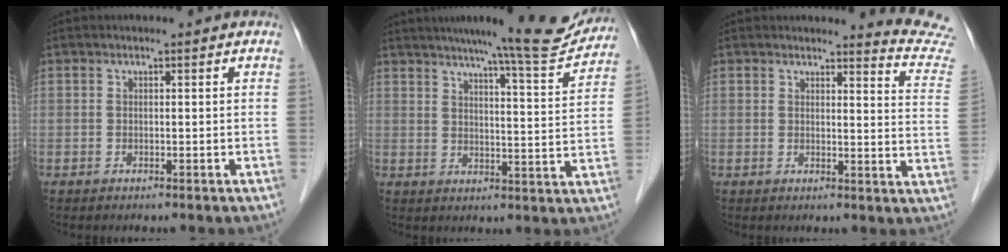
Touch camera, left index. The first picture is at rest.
{"total": 13.8, "force": [12.8, 0.1, 5.1], "torque": [-0.070, -0.024, 0.160]}
{"total": 8.5, "force": [8.4, -1.3, -0.4], "torque": [0.001, -0.102, 0.073]}